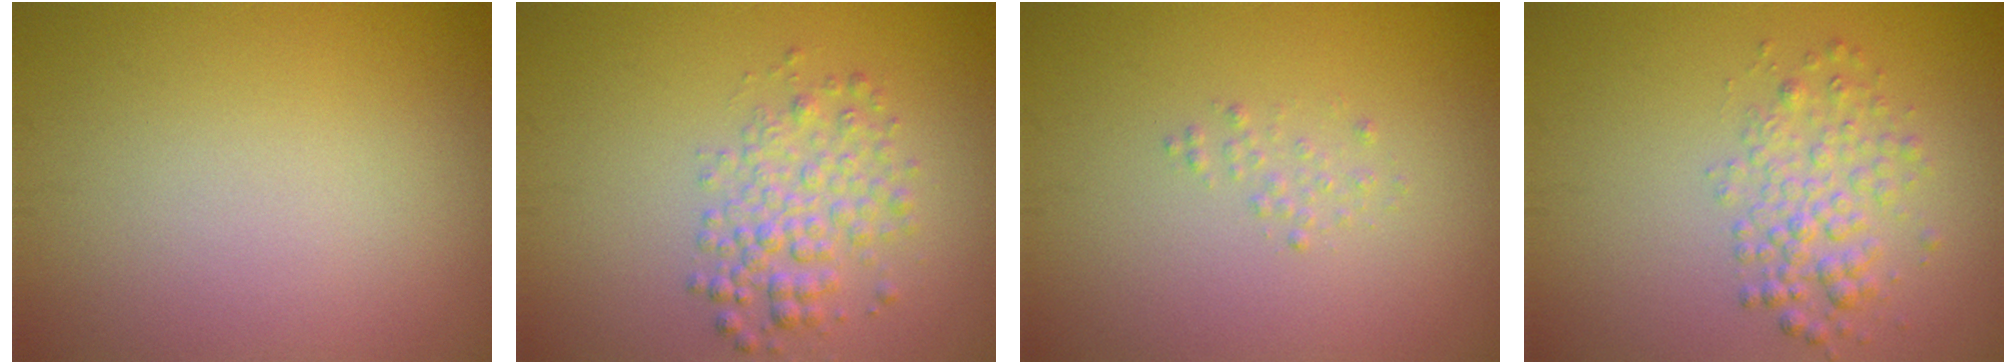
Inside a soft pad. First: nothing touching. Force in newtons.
{"total": 3.2, "press": 3.2, "slide": 0.1}
{"total": 0.8, "press": 0.8, "slide": 0.0}
{"total": 2.8, "press": 2.8, "slide": 0.1}